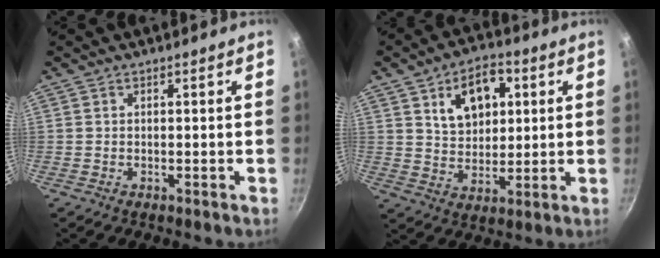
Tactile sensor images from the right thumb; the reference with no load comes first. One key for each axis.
{"total": 11.6, "fx": 4.1, "fy": 7.6, "fz": 7.8, "tx": -0.090, "ty": -0.008, "tz": 0.070}